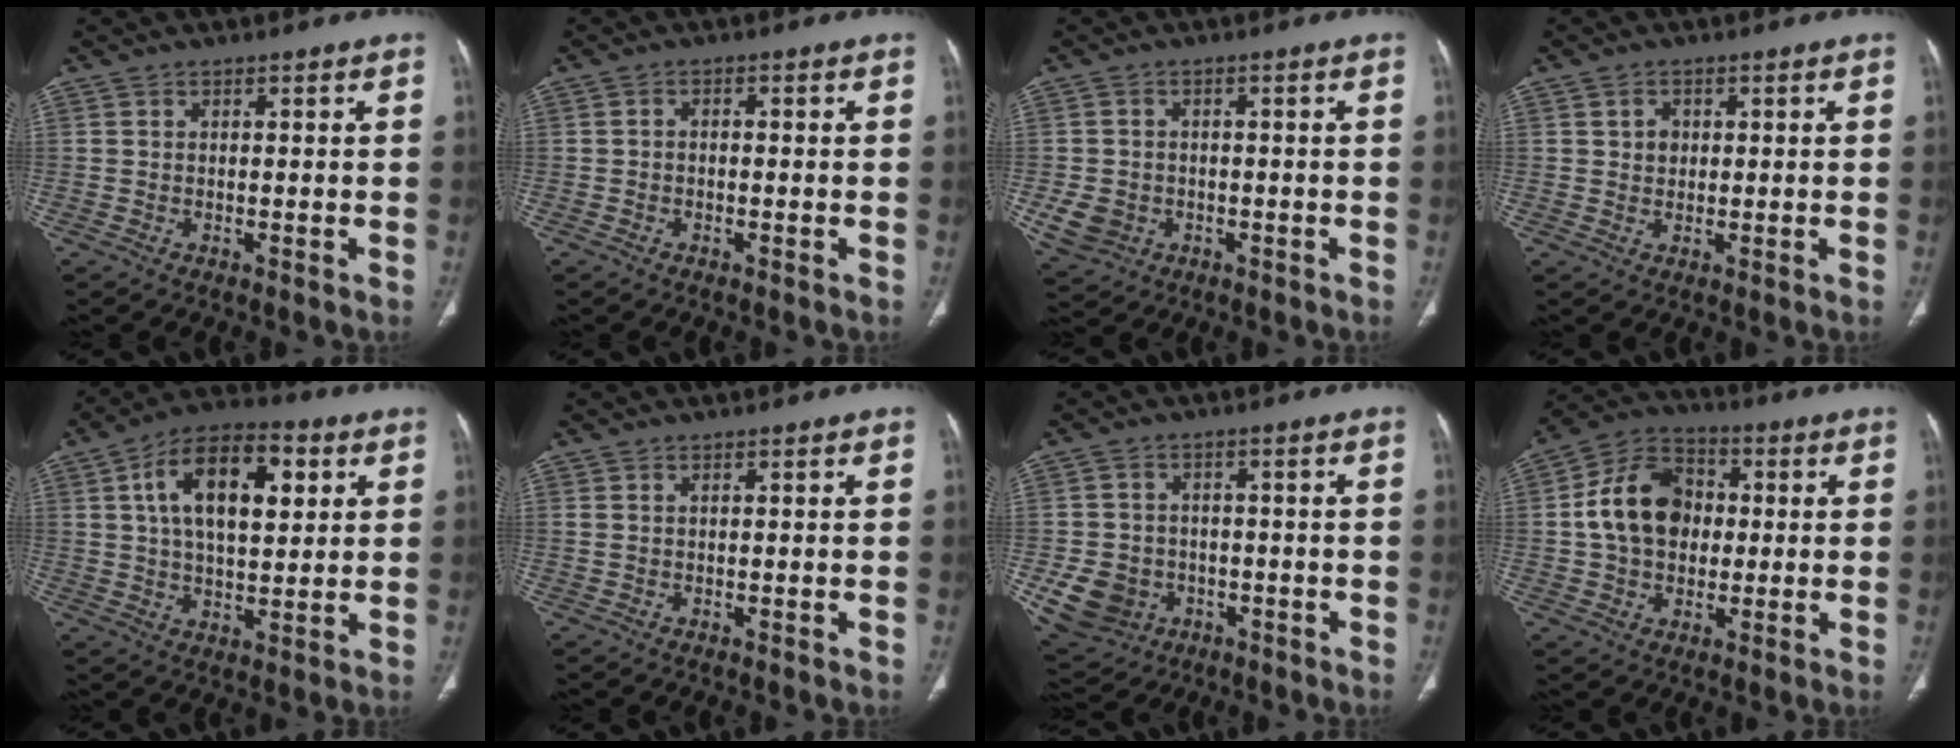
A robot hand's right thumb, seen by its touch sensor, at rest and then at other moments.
{"total": 0.9, "force": [-0.4, 0.7, 0.5], "torque": [-0.005, 0.003, -0.009]}
{"total": 5.8, "force": [-1.7, 5.0, 2.5], "torque": [-0.049, 0.008, -0.018]}
{"total": 2.5, "force": [0.6, 2.1, 1.2], "torque": [-0.009, -0.001, 0.011]}
{"total": 16.7, "force": [5.1, 8.5, 13.5], "torque": [-0.204, 0.005, 0.080]}
{"total": 0.7, "force": [0.4, 0.3, 0.5], "torque": [-0.015, 0.009, 0.012]}
{"total": 10.1, "force": [-3.1, 8.7, 4.0], "torque": [-0.073, 0.017, -0.035]}
{"total": 14.3, "force": [0.9, 10.9, 9.3], "torque": [-0.138, 0.023, 0.008]}